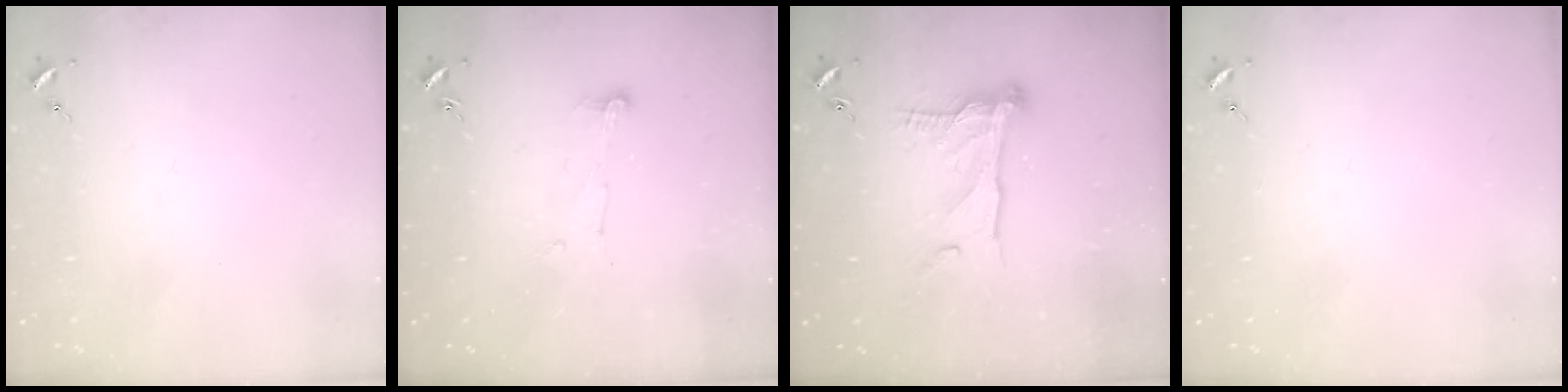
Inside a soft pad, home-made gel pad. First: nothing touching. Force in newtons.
{"total": 6.5, "press": 6.5, "slide": 0.7}
{"total": 13.5, "press": 13.5, "slide": 1.1}
{"total": 0.0}